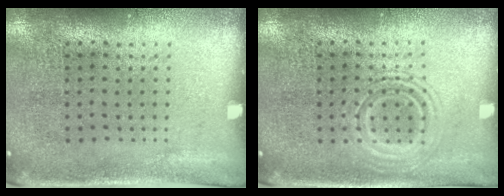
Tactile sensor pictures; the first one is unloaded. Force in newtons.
{"total": 2.6, "press": 2.6, "slide": 0.4}